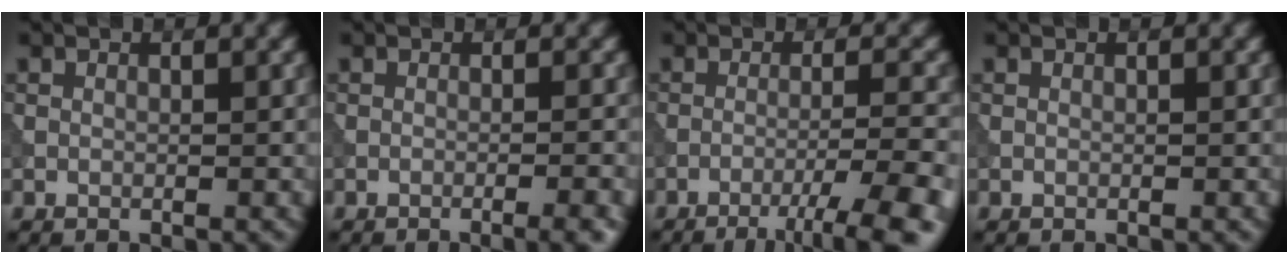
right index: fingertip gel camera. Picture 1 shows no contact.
{"total": 3.9, "force": [-1.9, 1.2, 3.2], "torque": [-0.022, 0.022, -0.029]}
{"total": 7.9, "force": [-5.1, 1.2, 5.9], "torque": [-0.083, 0.001, -0.067]}
{"total": 0.0}